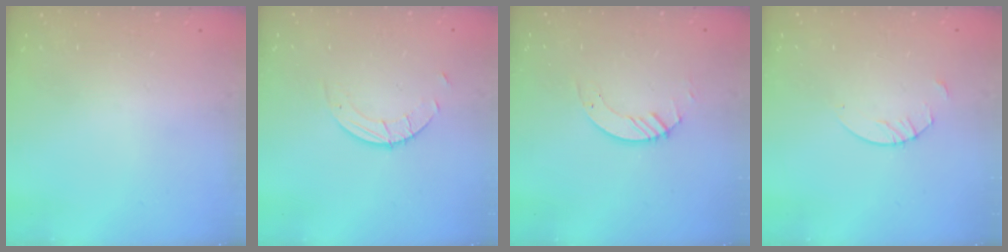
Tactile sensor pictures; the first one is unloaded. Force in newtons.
{"total": 2.7, "press": 2.7, "slide": 0.3}
{"total": 3.3, "press": 3.3, "slide": 0.1}
{"total": 2.7, "press": 2.7, "slide": 0.2}